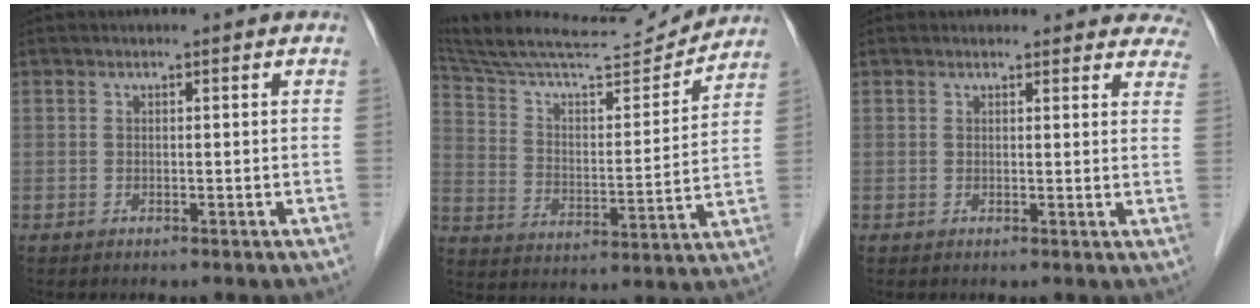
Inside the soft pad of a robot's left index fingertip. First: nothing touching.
{"total": 20.3, "force": [18.9, 1.7, 7.3], "torque": [-0.131, -0.002, 0.294]}
{"total": 10.0, "force": [9.3, 3.2, 1.5], "torque": [0.027, -0.011, 0.072]}